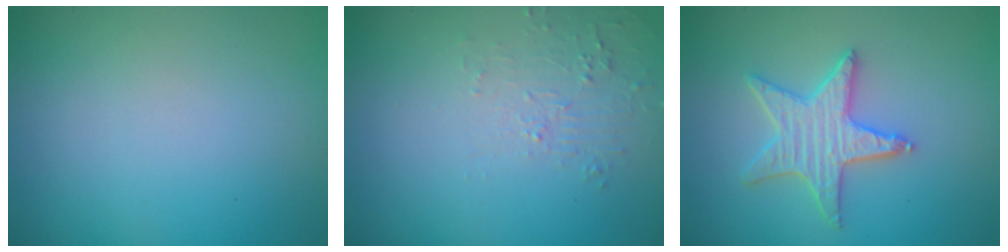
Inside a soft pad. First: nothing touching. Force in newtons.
{"total": 1.6, "press": 0.4, "slide": 1.6}
{"total": 3.5, "press": 3.4, "slide": 0.7}